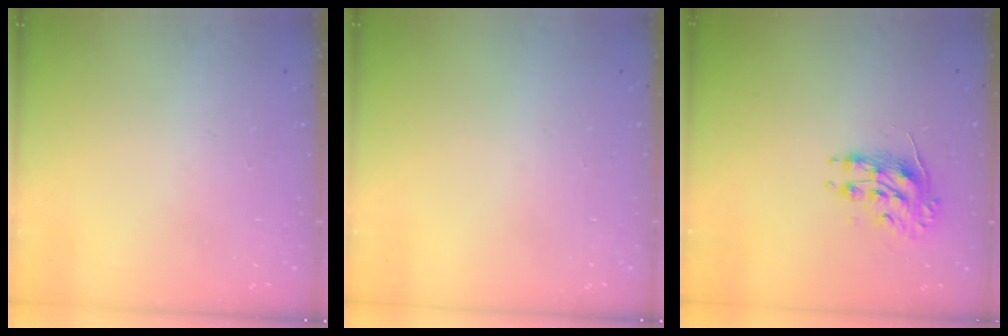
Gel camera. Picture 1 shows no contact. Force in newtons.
{"total": 0.0}
{"total": 8.7, "press": 8.7, "slide": 0.2}